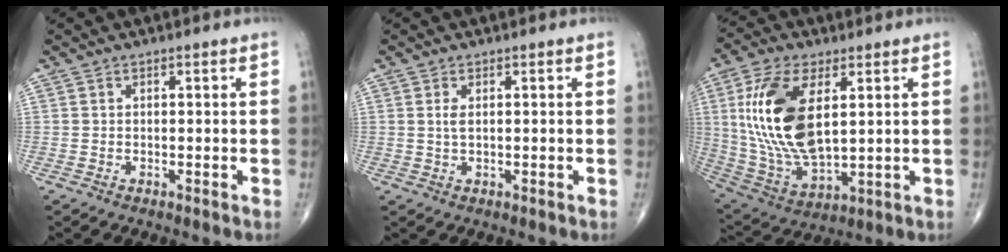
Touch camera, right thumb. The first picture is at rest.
{"total": 1.8, "force": [0.4, 0.8, 1.6], "torque": [-0.037, 0.001, 0.011]}
{"total": 19.5, "force": [4.1, 9.6, 16.5], "torque": [-0.334, -0.020, 0.085]}